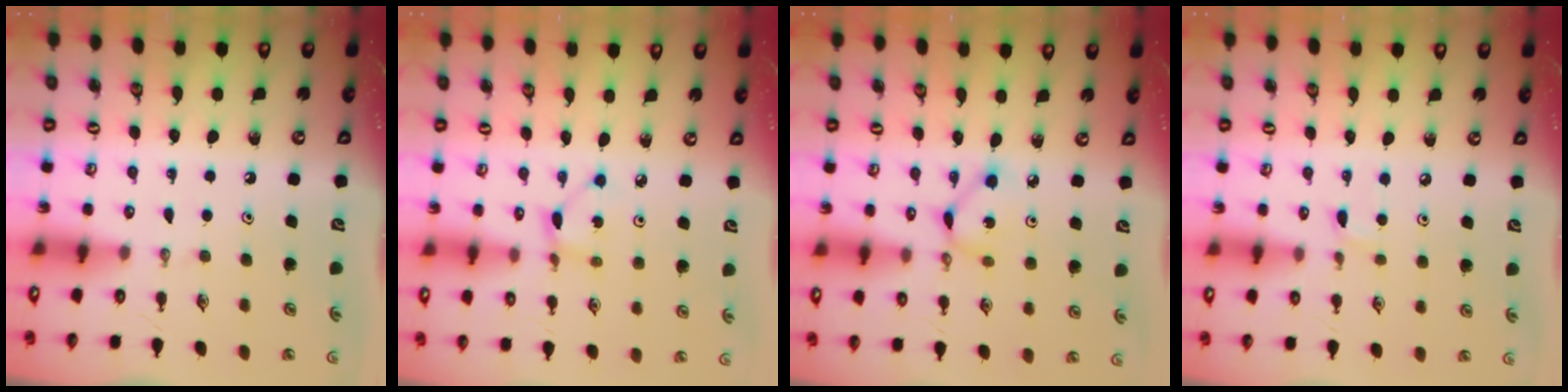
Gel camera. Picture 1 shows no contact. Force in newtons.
{"total": 2.4, "press": 2.4, "slide": 0.3}
{"total": 3.9, "press": 3.9, "slide": 0.2}
{"total": 2.2, "press": 2.1, "slide": 0.3}